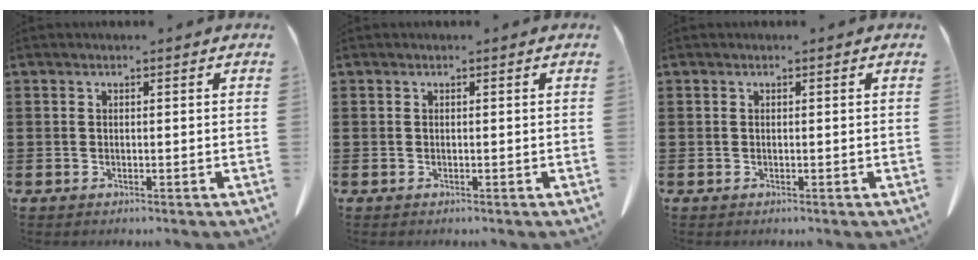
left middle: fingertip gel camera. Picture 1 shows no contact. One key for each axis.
{"total": 0.0}
{"total": 0.0}